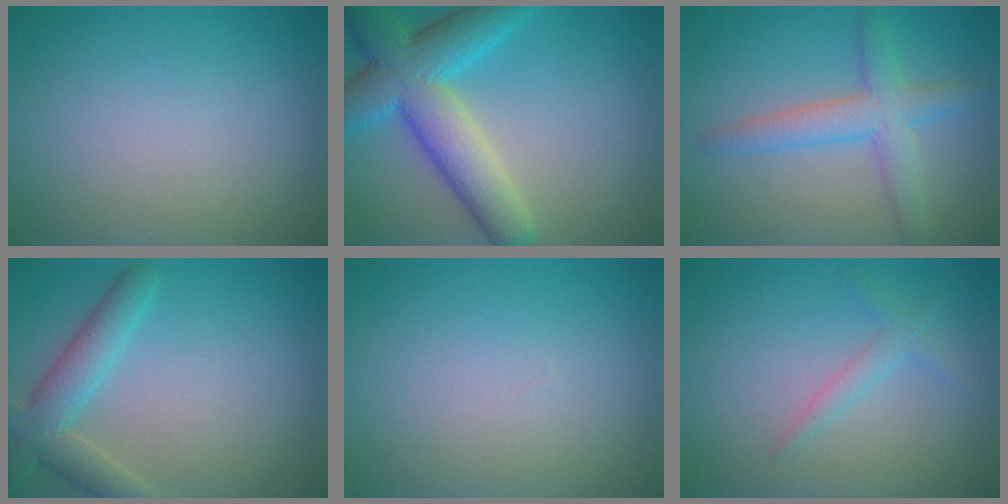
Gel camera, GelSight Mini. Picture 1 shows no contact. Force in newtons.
{"total": 9.0, "press": 9.0, "slide": 0.7}
{"total": 4.1, "press": 4.1, "slide": 0.1}
{"total": 4.5, "press": 4.5, "slide": 0.4}
{"total": 0.0}
{"total": 1.5, "press": 1.5, "slide": 0.1}